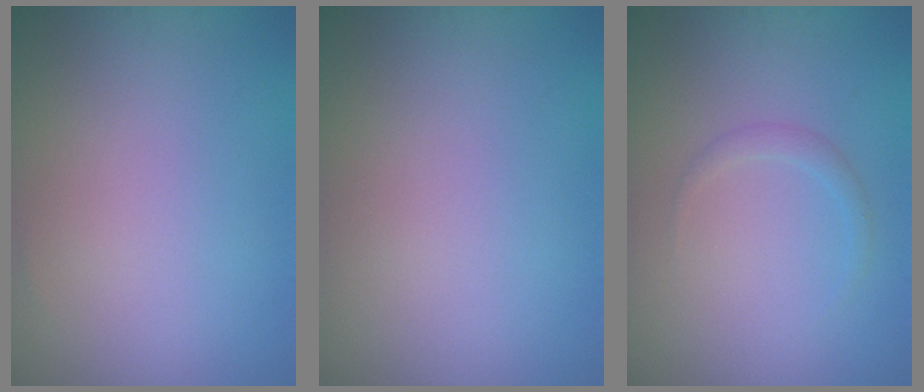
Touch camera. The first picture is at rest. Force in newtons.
{"total": 0.0}
{"total": 1.0, "press": 1.0, "slide": 0.1}